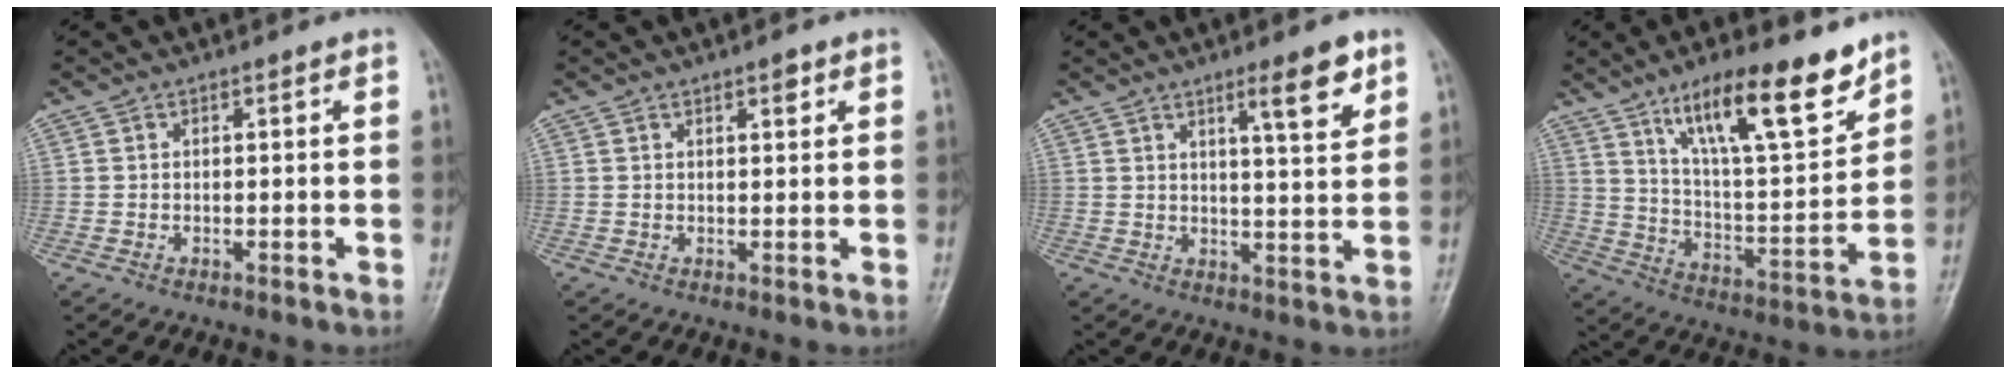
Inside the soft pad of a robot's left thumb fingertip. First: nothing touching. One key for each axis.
{"total": 1.9, "fx": 1.2, "fy": 0.7, "fz": 1.4, "tx": -0.014, "ty": -0.005, "tz": 0.016}
{"total": 7.5, "fx": 4.5, "fy": 1.3, "fz": 5.9, "tx": -0.081, "ty": -0.030, "tz": 0.068}
{"total": 18.5, "fx": 12.1, "fy": 4.9, "fz": 13.1, "tx": -0.181, "ty": -0.067, "tz": 0.211}